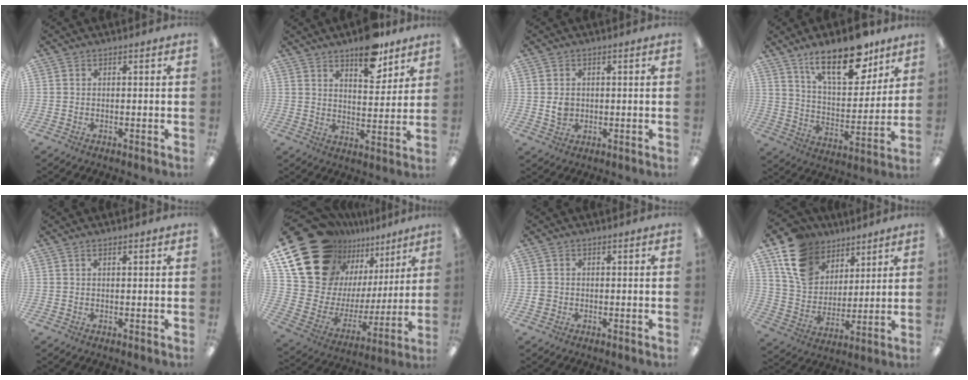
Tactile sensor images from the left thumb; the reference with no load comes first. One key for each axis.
{"total": 11.0, "fx": 8.4, "fy": 4.4, "fz": 5.7, "tx": -0.062, "ty": -0.052, "tz": 0.141}
{"total": 3.3, "fx": 0.2, "fy": 2.9, "fz": 1.7, "tx": -0.017, "ty": -0.001, "tz": 0.002}
{"total": 18.8, "fx": 12.4, "fy": 7.9, "fz": 11.7, "tx": -0.177, "ty": -0.063, "tz": 0.207}
{"total": 0.9, "fx": 0.7, "fy": 0.2, "fz": 0.5, "tx": -0.012, "ty": 0.001, "tz": 0.013}
{"total": 23.4, "fx": 15.9, "fy": 14.4, "fz": 9.4, "tx": -0.174, "ty": -0.101, "tz": 0.318}
{"total": 1.8, "fx": -0.2, "fy": 1.7, "fz": 0.4, "tx": -0.007, "ty": 0.006, "tz": -0.006}
{"total": 15.9, "fx": 9.5, "fy": 11.3, "fz": 5.9, "tx": -0.122, "ty": -0.045, "tz": 0.187}